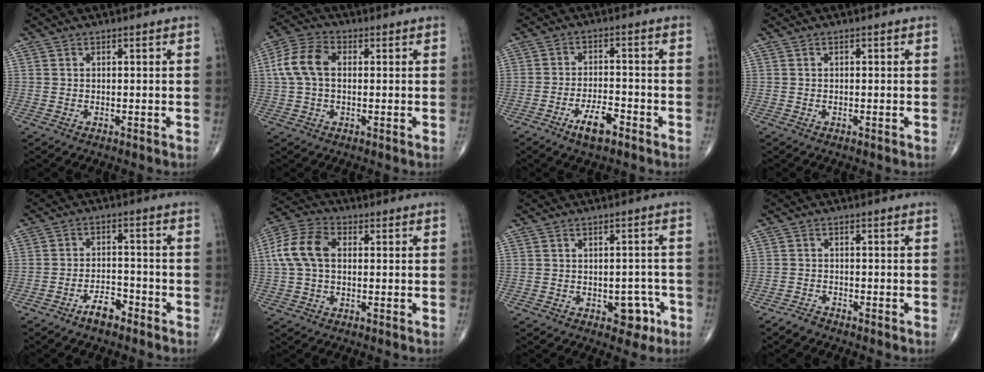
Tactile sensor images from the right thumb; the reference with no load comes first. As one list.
[{"total": 8.5, "force": [0.9, 5.3, 6.6], "torque": [-0.145, 0.025, 0.013]}, {"total": 5.9, "force": [-3.7, 2.0, 4.2], "torque": [-0.075, 0.019, -0.062]}, {"total": 0.0}, {"total": 4.6, "force": [-3.4, 1.8, 2.5], "torque": [-0.038, 0.027, -0.060]}, {"total": 9.8, "force": [1.1, 6.3, 7.4], "torque": [-0.162, 0.027, 0.017]}, {"total": 4.9, "force": [-2.1, 3.0, 3.2], "torque": [-0.014, 0.016, -0.023]}, {"total": 1.8, "force": [-1.7, 0.7, 0.4], "torque": [-0.011, 0.002, -0.032]}]